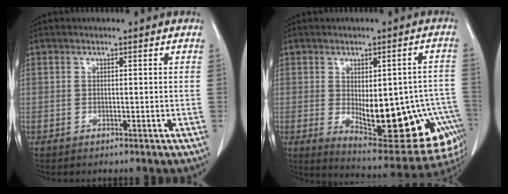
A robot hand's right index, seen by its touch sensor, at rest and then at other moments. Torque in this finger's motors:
{"motor_torque": [1.32, -0.82, 0.36, 0.15]}